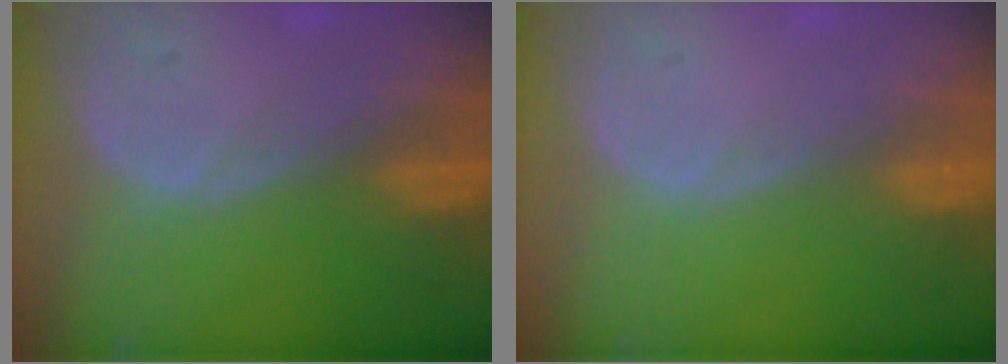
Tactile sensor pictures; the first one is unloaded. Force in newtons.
{"total": 0.0}